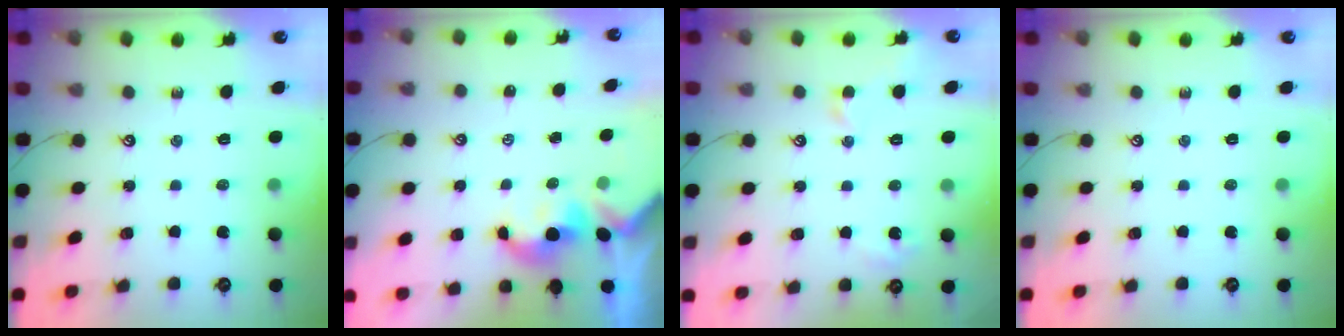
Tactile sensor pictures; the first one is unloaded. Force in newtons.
{"total": 1.7, "press": 1.6, "slide": 0.2}
{"total": 2.8, "press": 2.7, "slide": 0.6}
{"total": 0.0}